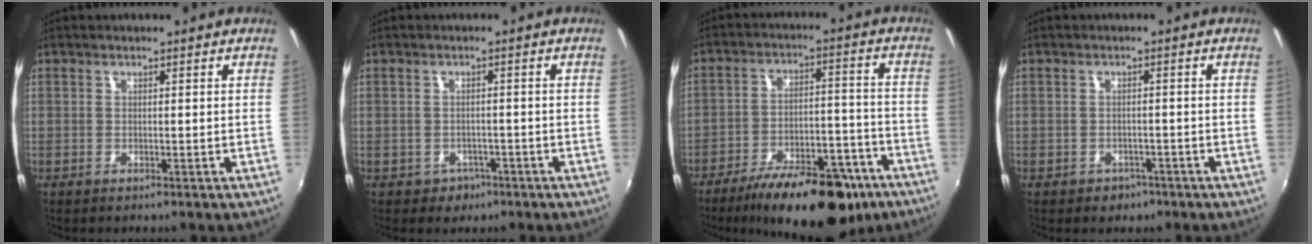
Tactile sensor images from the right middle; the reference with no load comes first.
{"total": 3.4, "force": [-1.9, 2.8, 0.6], "torque": [-0.022, 0.001, -0.022]}
{"total": 21.2, "force": [-15.3, 8.0, 12.3], "torque": [-0.201, -0.007, -0.217]}
{"total": 3.1, "force": [-1.9, 2.4, 0.7], "torque": [-0.020, -0.002, -0.025]}